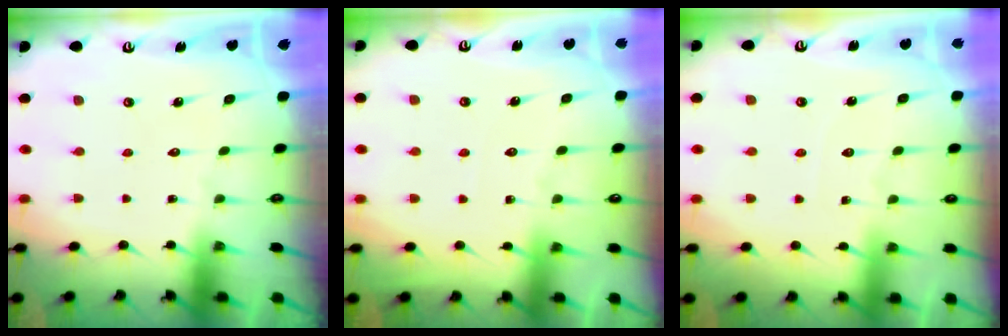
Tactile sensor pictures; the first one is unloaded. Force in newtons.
{"total": 4.4, "press": 4.3, "slide": 0.7}
{"total": 3.9, "press": 3.8, "slide": 0.5}